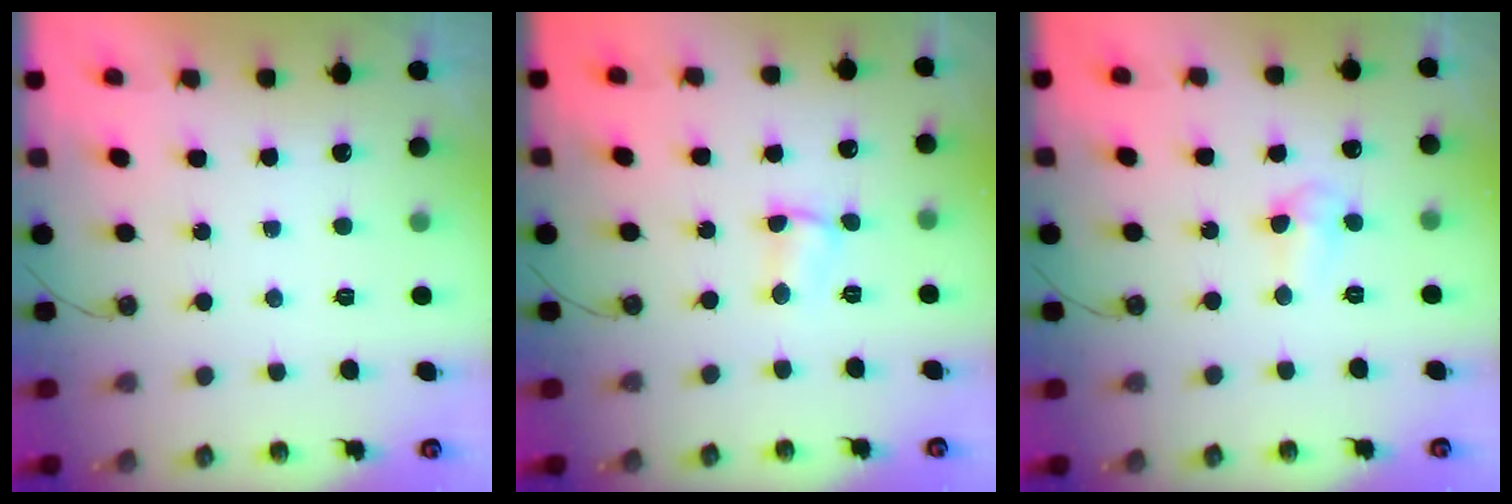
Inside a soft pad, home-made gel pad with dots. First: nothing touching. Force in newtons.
{"total": 2.6, "press": 2.6, "slide": 0.4}
{"total": 3.5, "press": 3.5, "slide": 0.8}